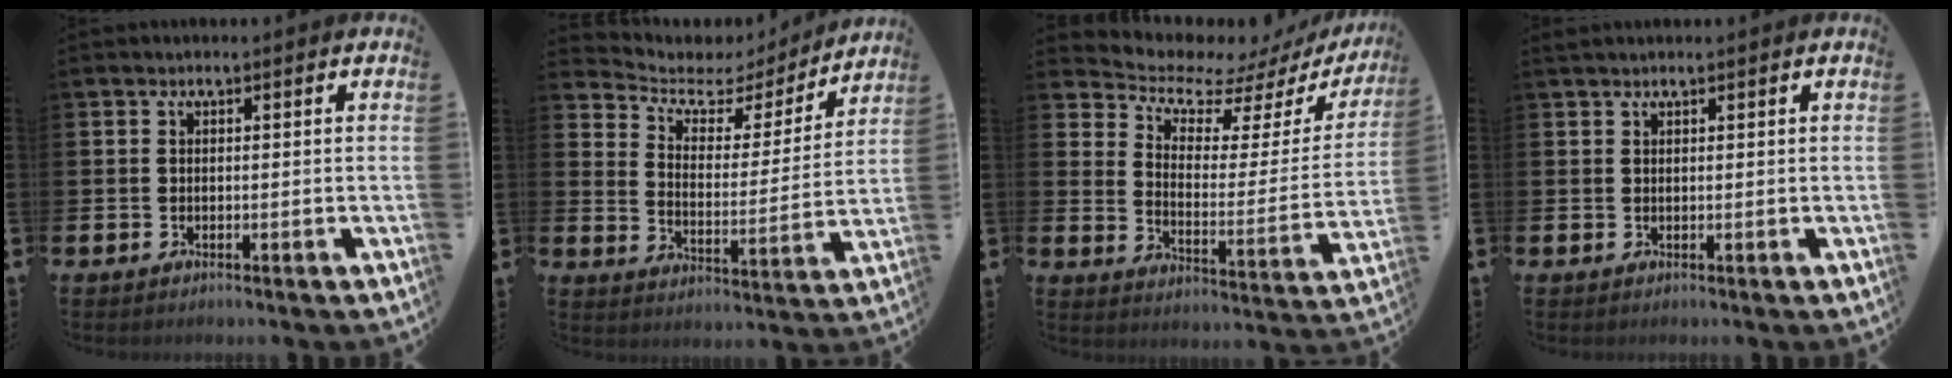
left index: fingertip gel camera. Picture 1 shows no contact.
{"total": 5.2, "force": [4.2, 2.5, 1.6], "torque": [-0.055, -0.034, 0.063]}
{"total": 7.1, "force": [6.4, 2.5, 1.5], "torque": [-0.066, -0.057, 0.108]}
{"total": 0.9, "force": [0.9, 0.1, 0.3], "torque": [-0.005, 0.002, 0.016]}